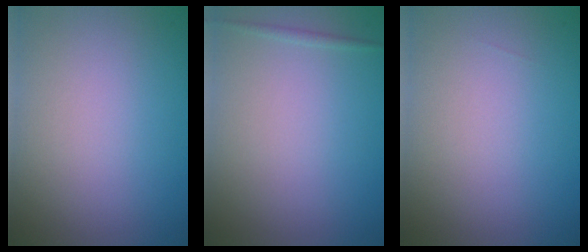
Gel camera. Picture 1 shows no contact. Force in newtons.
{"total": 0.6, "press": 0.6, "slide": 0.0}
{"total": 0.0}